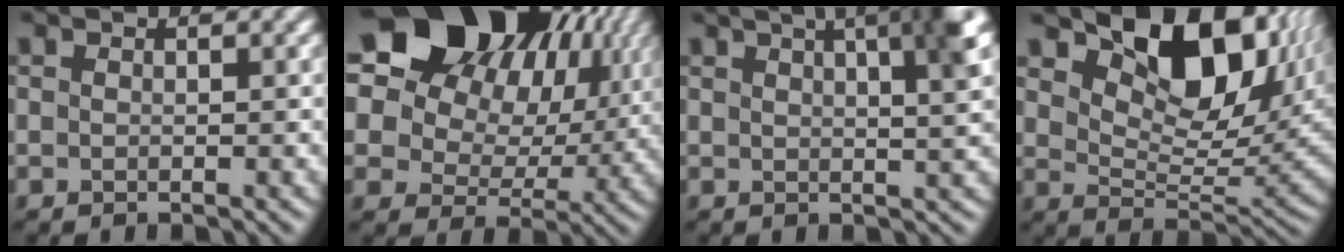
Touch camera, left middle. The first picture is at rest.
{"total": 22.2, "force": [10.7, 15.6, 11.5], "torque": [-0.222, 0.082, 0.150]}
{"total": 8.3, "force": [4.0, 3.1, 6.6], "torque": [-0.052, 0.047, 0.036]}
{"total": 10.5, "force": [6.2, 5.2, 6.7], "torque": [-0.098, 0.000, 0.104]}